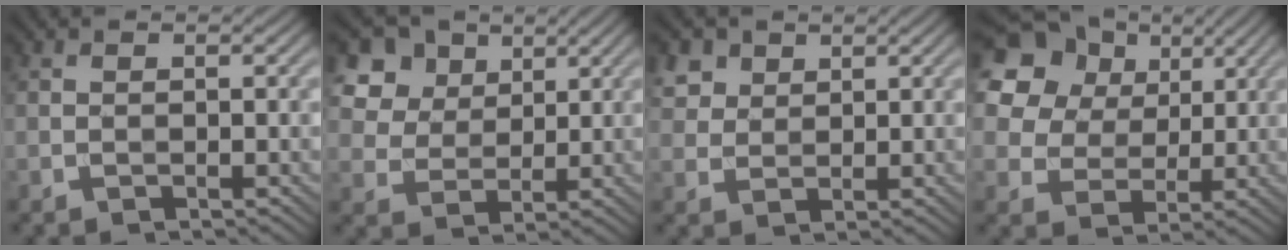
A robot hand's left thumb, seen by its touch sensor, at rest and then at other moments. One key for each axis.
{"total": 8.4, "fx": 4.6, "fy": 6.0, "fz": 3.7, "tx": -0.114, "ty": -0.006, "tz": 0.092}
{"total": 3.9, "fx": 2.3, "fy": 2.8, "fz": 1.4, "tx": -0.046, "ty": -0.003, "tz": 0.054}
{"total": 19.1, "fx": 9.5, "fy": 14.4, "fz": 8.4, "tx": -0.250, "ty": 0.043, "tz": 0.205}